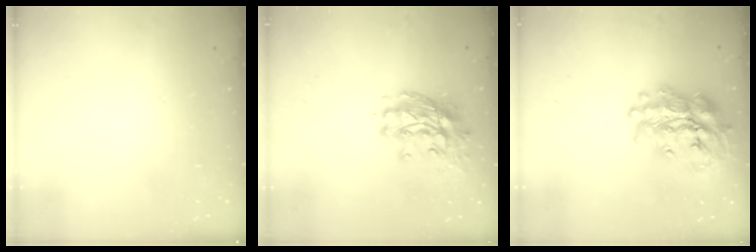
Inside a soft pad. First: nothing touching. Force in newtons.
{"total": 11.8, "press": 11.7, "slide": 1.3}
{"total": 25.9, "press": 25.8, "slide": 2.3}